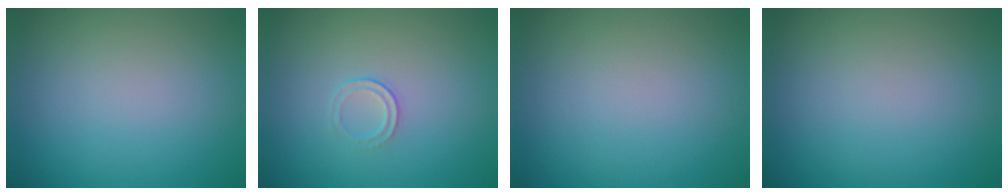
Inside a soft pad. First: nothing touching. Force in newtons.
{"total": 1.0, "press": 0.5, "slide": 0.9}
{"total": 0.0}
{"total": 0.0}